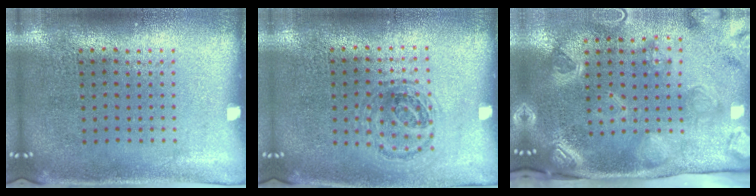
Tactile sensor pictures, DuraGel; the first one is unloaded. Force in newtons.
{"total": 0.9, "press": 0.9, "slide": 0.3}
{"total": 3.9, "press": 2.9, "slide": 2.6}